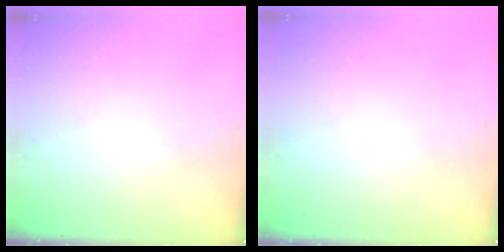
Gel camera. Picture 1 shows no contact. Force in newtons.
{"total": 0.0}